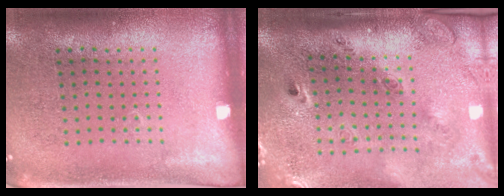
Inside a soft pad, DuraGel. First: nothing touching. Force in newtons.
{"total": 2.8, "press": 2.0, "slide": 1.9}